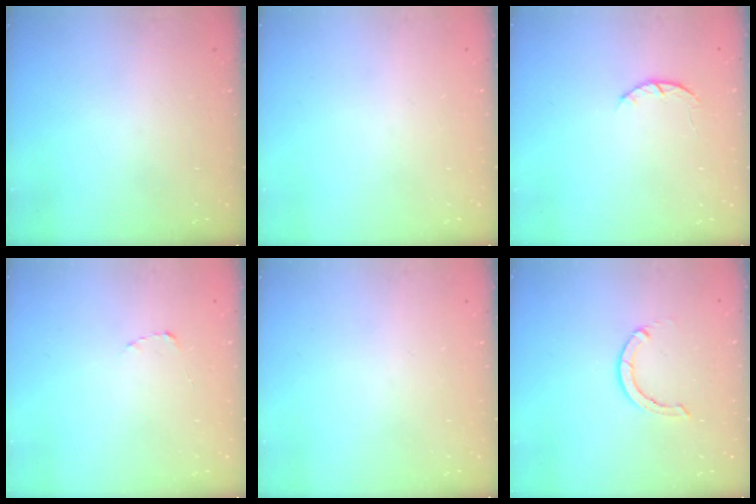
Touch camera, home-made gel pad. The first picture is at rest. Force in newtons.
{"total": 0.0}
{"total": 3.7, "press": 3.7, "slide": 0.6}
{"total": 1.8, "press": 1.7, "slide": 0.3}
{"total": 0.0}
{"total": 2.9, "press": 2.9, "slide": 0.1}